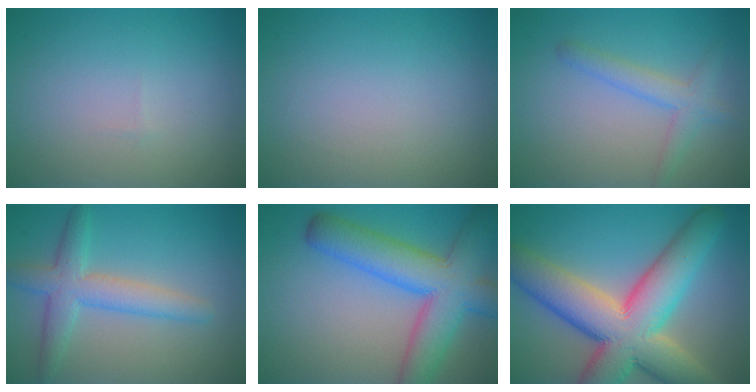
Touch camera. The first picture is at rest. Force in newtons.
{"total": 0.0}
{"total": 2.0, "press": 2.0, "slide": 0.1}
{"total": 4.3, "press": 4.2, "slide": 0.2}
{"total": 9.1, "press": 9.1, "slide": 0.4}
{"total": 13.2, "press": 13.2, "slide": 0.8}